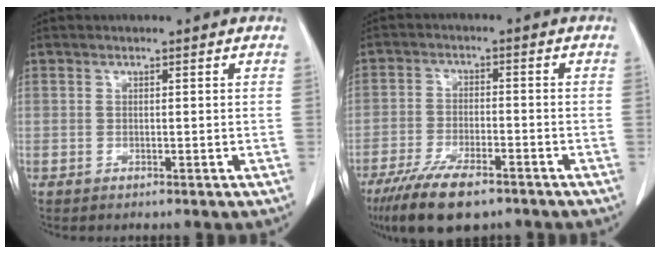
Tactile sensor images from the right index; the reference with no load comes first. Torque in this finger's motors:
{"motor_torque": [-0.02, -0.19, 0.06, -0.02]}